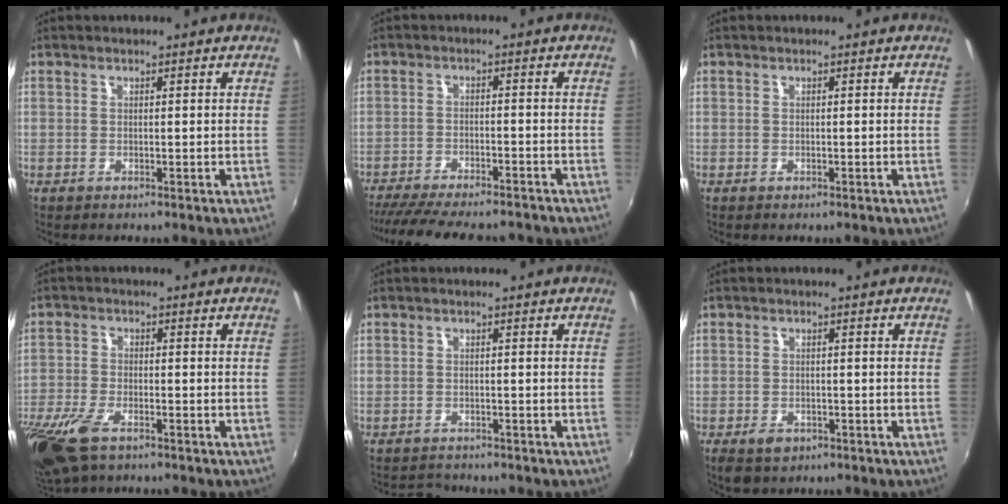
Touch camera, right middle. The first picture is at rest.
{"total": 16.7, "force": [-14.4, 3.7, 7.5], "torque": [-0.154, -0.028, -0.215]}
{"total": 0.0}
{"total": 12.6, "force": [-8.1, 5.4, 7.9], "torque": [-0.200, -0.044, -0.156]}
{"total": 2.5, "force": [-2.3, 0.9, -0.2], "torque": [-0.007, 0.002, -0.042]}
{"total": 4.3, "force": [-2.6, 2.7, 2.1], "torque": [-0.050, -0.011, -0.039]}